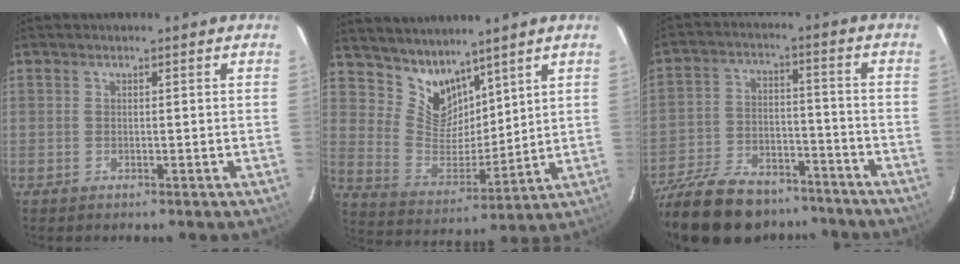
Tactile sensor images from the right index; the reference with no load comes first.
{"total": 10.3, "force": [8.4, 5.1, 3.1], "torque": [-0.059, -0.004, 0.174]}
{"total": 25.3, "force": [-20.0, 10.7, 11.1], "torque": [-0.247, -0.002, -0.302]}